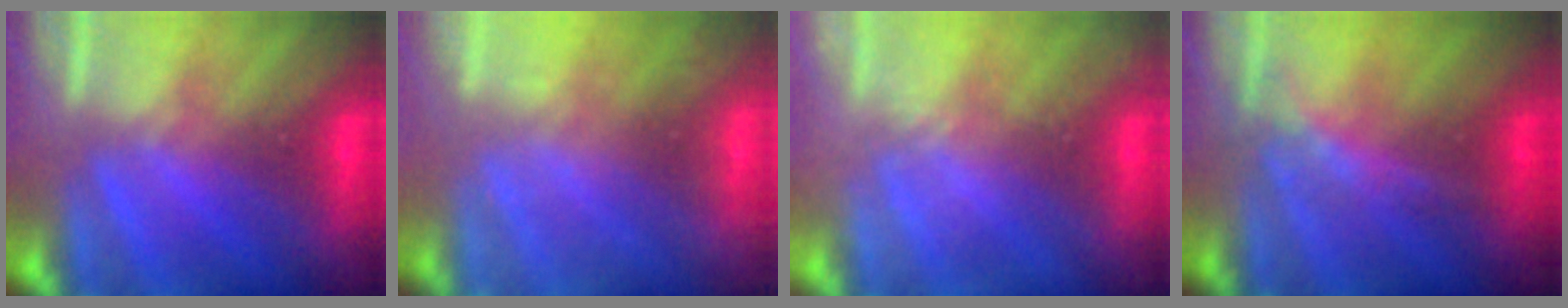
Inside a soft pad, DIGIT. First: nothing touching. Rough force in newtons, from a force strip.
{"total": 2.2}
{"total": 2.2}
{"total": 1.7}